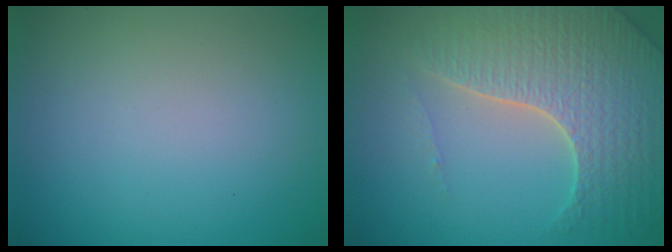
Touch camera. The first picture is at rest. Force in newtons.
{"total": 6.7, "press": 6.4, "slide": 1.6}